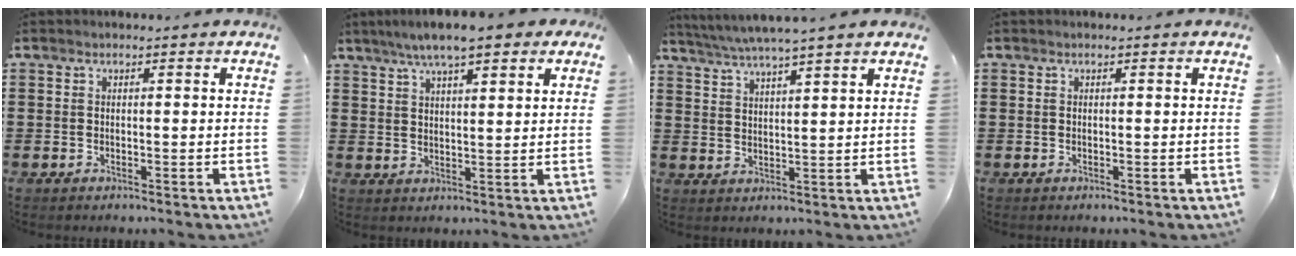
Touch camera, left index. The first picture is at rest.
{"total": 6.2, "force": [4.8, 1.0, 3.8], "torque": [-0.084, 0.001, 0.084]}
{"total": 4.2, "force": [3.8, -0.5, 1.6], "torque": [-0.043, -0.016, 0.067]}
{"total": 0.0}